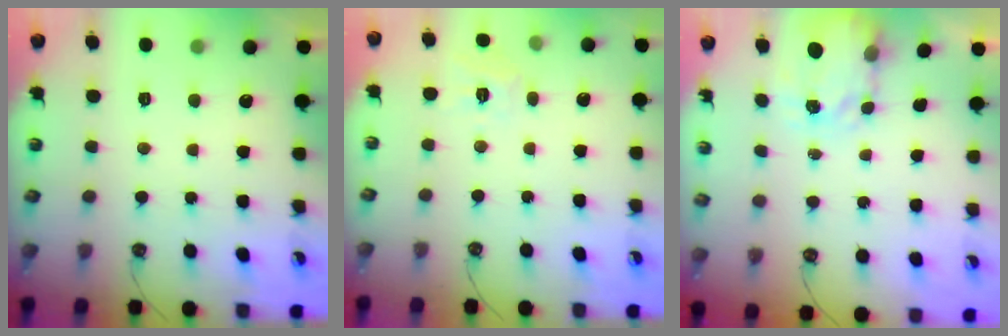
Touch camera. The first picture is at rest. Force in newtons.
{"total": 7.0, "press": 7.0, "slide": 0.4}
{"total": 3.6, "press": 3.5, "slide": 0.5}